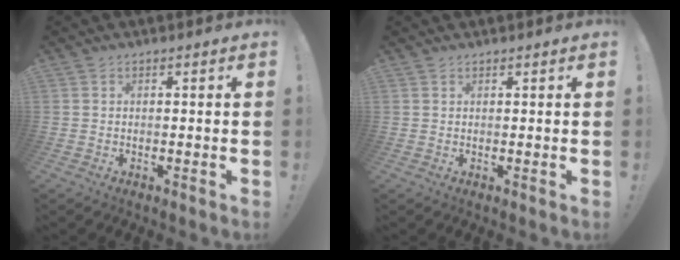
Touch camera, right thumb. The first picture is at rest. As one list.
[{"total": 0.6, "force": [0.5, 0.1, 0.1], "torque": [0.001, -0.002, 0.010]}]